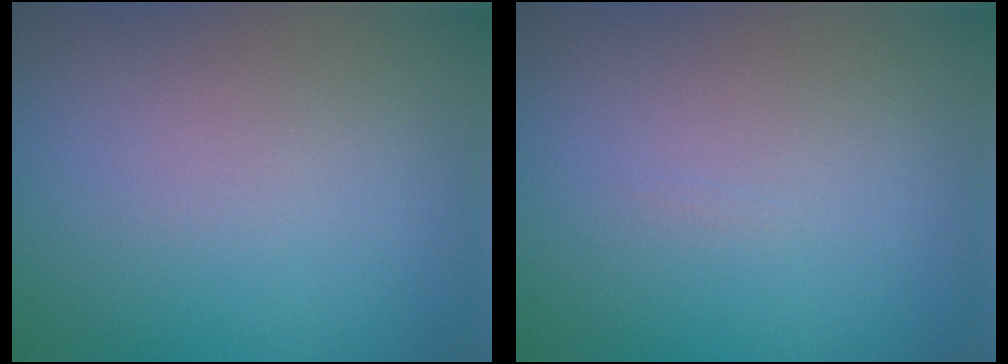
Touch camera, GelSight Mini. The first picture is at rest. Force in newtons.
{"total": 0.0}